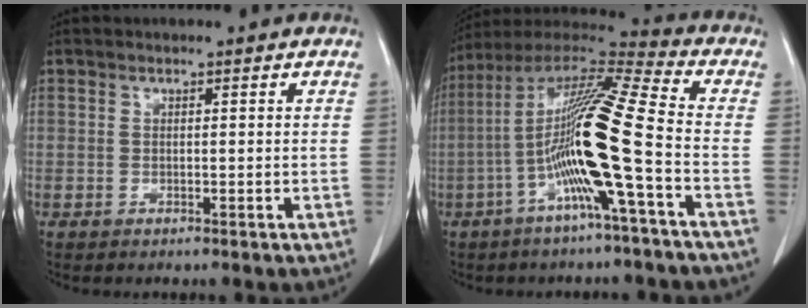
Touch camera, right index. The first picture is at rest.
{"total": 16.4, "force": [-4.2, -0.9, 15.8], "torque": [-0.297, 0.008, -0.092]}